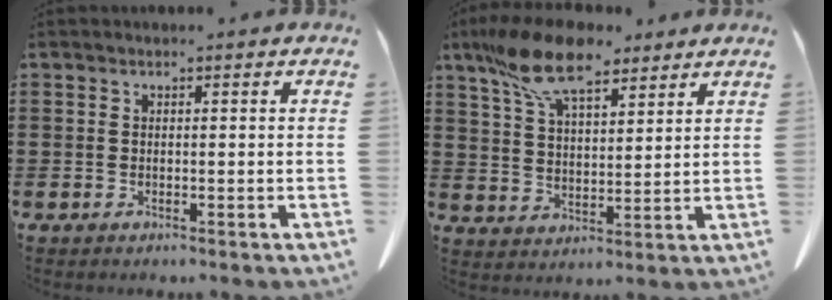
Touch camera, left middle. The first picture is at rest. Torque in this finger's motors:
{"motor_torque": [2.14, 0.00, 1.05, 0.21]}